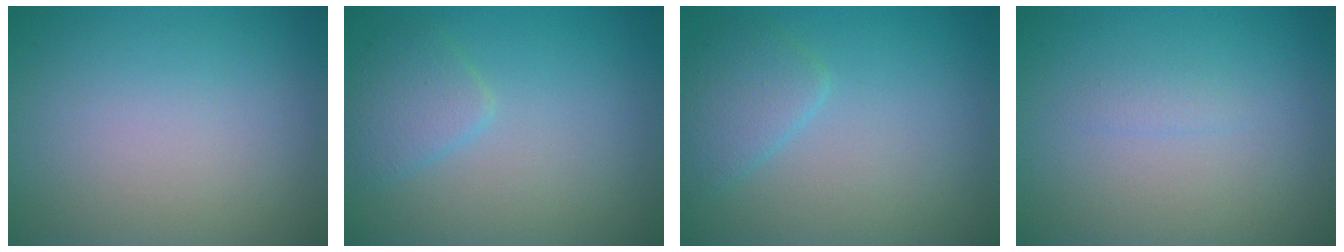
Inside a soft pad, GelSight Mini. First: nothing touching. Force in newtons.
{"total": 2.3, "press": 2.3, "slide": 0.1}
{"total": 2.5, "press": 2.5, "slide": 0.1}
{"total": 0.7, "press": 0.7, "slide": 0.0}